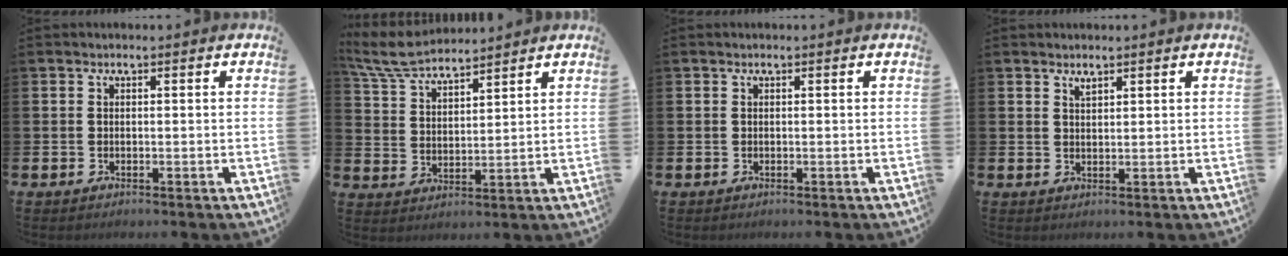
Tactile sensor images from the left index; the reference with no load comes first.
{"total": 6.8, "force": [6.5, 1.3, 1.7], "torque": [-0.063, -0.025, 0.120]}
{"total": 0.0}
{"total": 1.5, "force": [1.4, 0.4, 0.4], "torque": [0.001, -0.002, 0.023]}